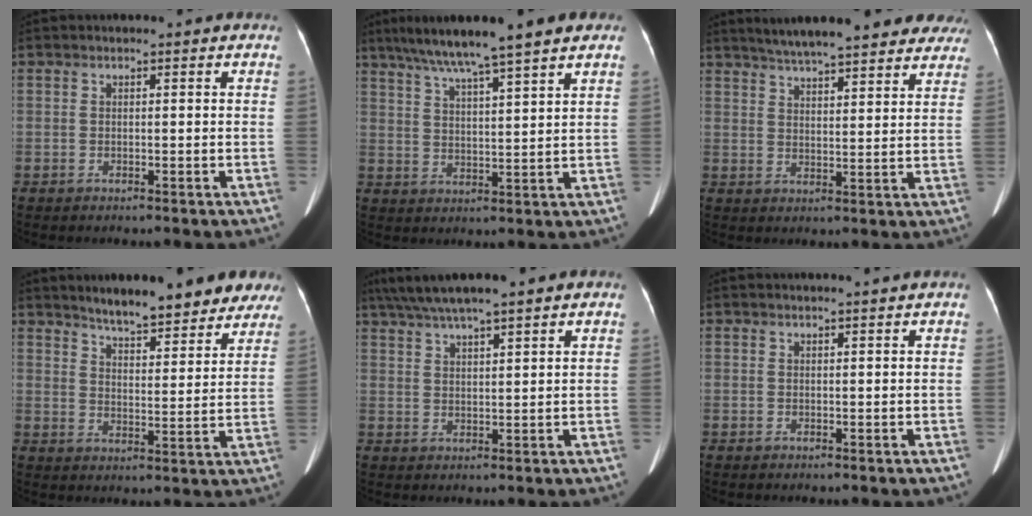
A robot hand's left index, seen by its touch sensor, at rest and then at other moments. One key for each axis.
{"total": 10.7, "fx": 8.4, "fy": -0.7, "fz": 6.5, "tx": -0.114, "ty": 0.022, "tz": 0.135}
{"total": 21.9, "fx": 19.2, "fy": 3.9, "fz": 9.8, "tx": -0.151, "ty": 0.011, "tz": 0.245}
{"total": 14.1, "fx": 12.2, "fy": 3.2, "fz": 6.5, "tx": -0.070, "ty": -0.001, "tz": 0.159}
{"total": 9.2, "fx": 7.4, "fy": 0.1, "fz": 5.5, "tx": -0.101, "ty": 0.038, "tz": 0.122}
{"total": 2.0, "fx": 1.8, "fy": -0.5, "fz": 0.8, "tx": -0.010, "ty": 0.008, "tz": 0.024}